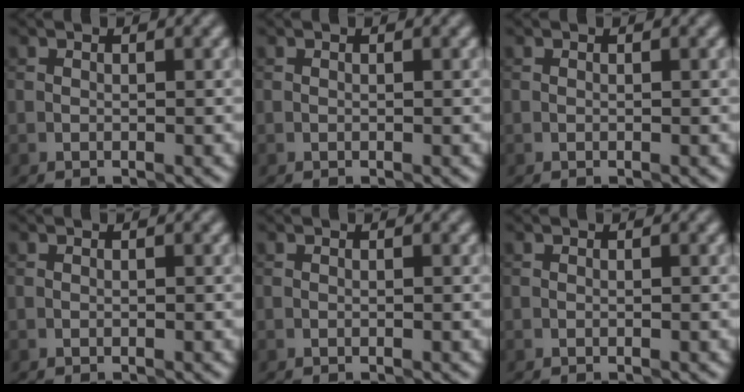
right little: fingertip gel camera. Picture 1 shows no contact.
{"total": 0.0}
{"total": 0.0}
{"total": 0.0}
{"total": 0.0}
{"total": 0.0}